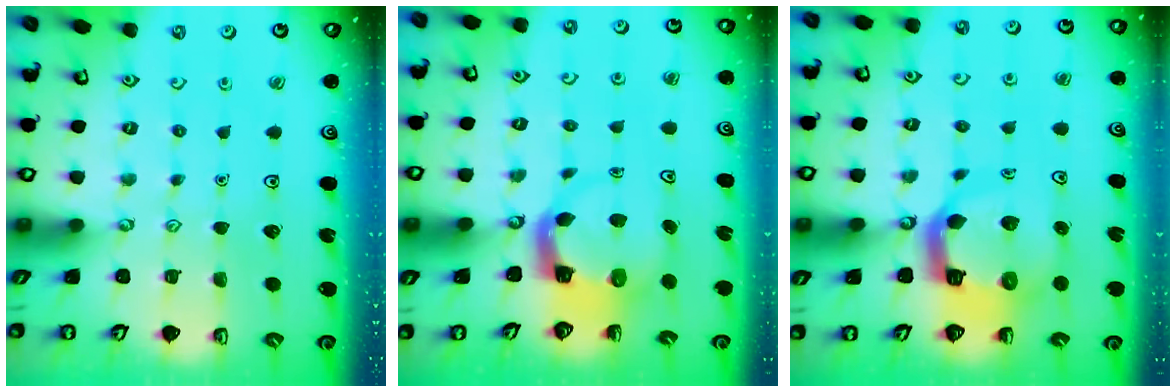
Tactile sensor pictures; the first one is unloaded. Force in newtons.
{"total": 4.0, "press": 4.0, "slide": 0.6}
{"total": 12.0, "press": 11.9, "slide": 1.5}